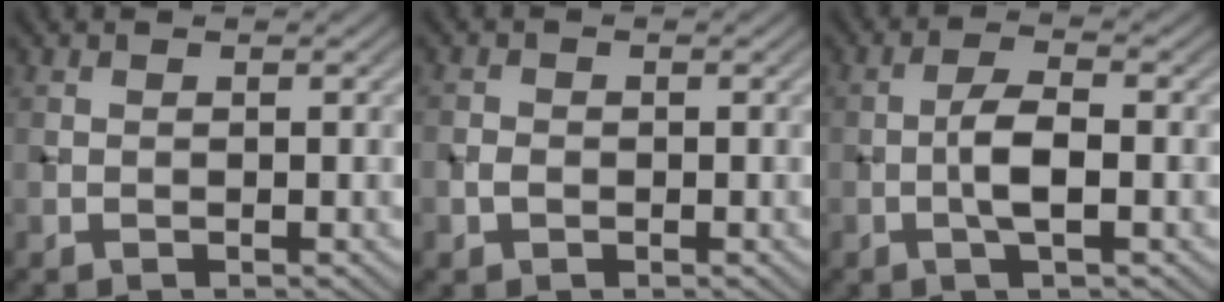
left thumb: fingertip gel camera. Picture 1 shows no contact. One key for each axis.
{"total": 1.5, "fx": -0.5, "fy": 1.2, "fz": 0.7, "tx": -0.016, "ty": 0.001, "tz": -0.011}
{"total": 3.8, "fx": -0.8, "fy": 1.0, "fz": 3.6, "tx": -0.072, "ty": 0.007, "tz": -0.023}